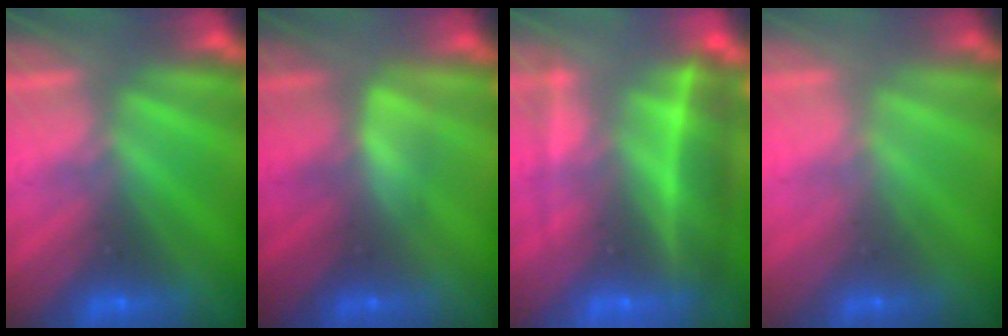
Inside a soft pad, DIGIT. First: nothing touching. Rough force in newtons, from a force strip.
{"total": 2.7}
{"total": 7.3}
{"total": 2.1}